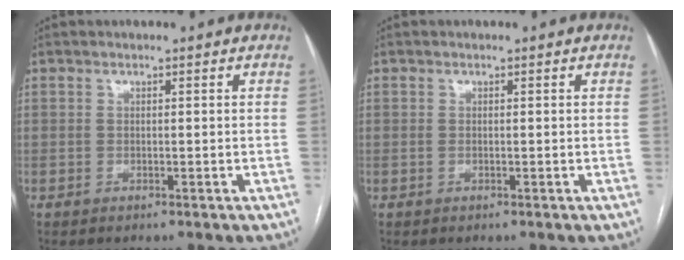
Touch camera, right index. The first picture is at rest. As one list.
[{"total": 0.0}]